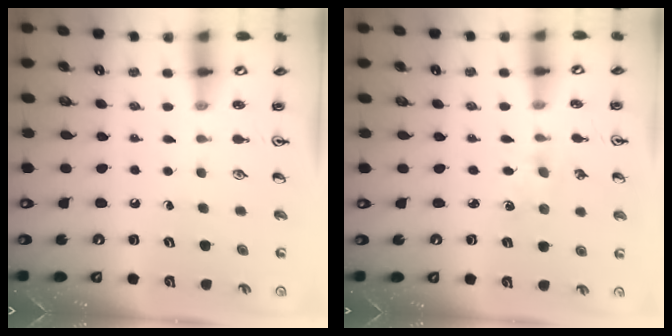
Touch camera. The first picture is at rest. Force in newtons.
{"total": 1.3, "press": 1.3, "slide": 0.2}